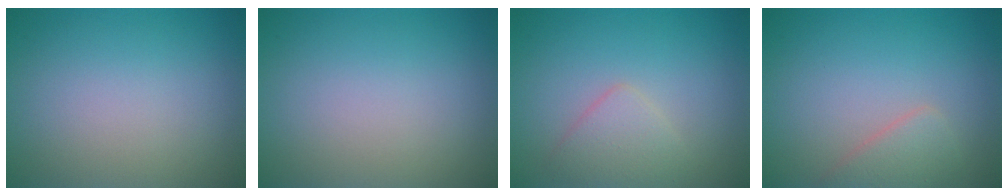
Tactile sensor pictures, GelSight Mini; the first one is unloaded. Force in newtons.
{"total": 0.0}
{"total": 2.3, "press": 2.3, "slide": 0.1}
{"total": 2.0, "press": 2.0, "slide": 0.1}